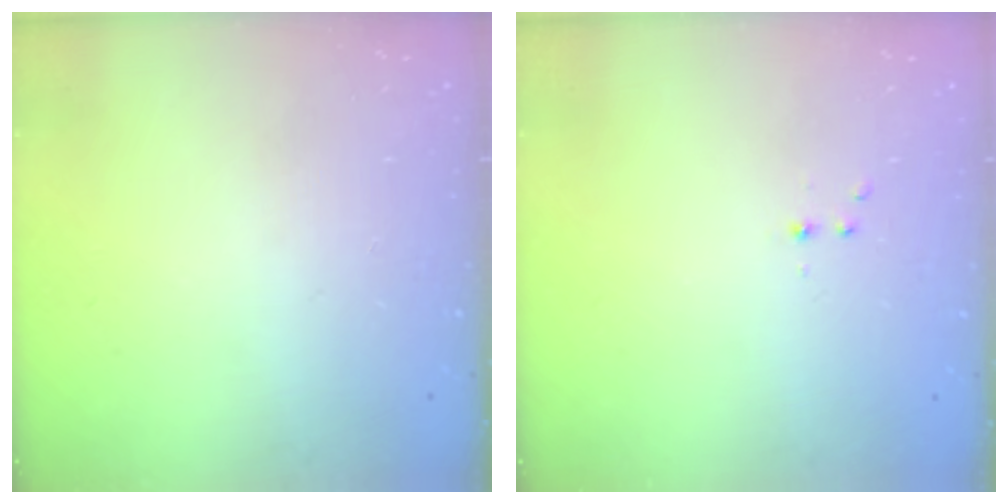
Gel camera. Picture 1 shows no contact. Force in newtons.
{"total": 2.2, "press": 1.9, "slide": 1.0}